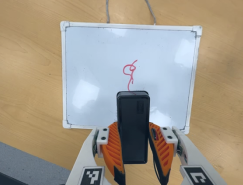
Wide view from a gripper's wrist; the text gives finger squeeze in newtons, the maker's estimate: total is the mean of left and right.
{"total": 5.5, "left": 4.8, "right": 6.1}